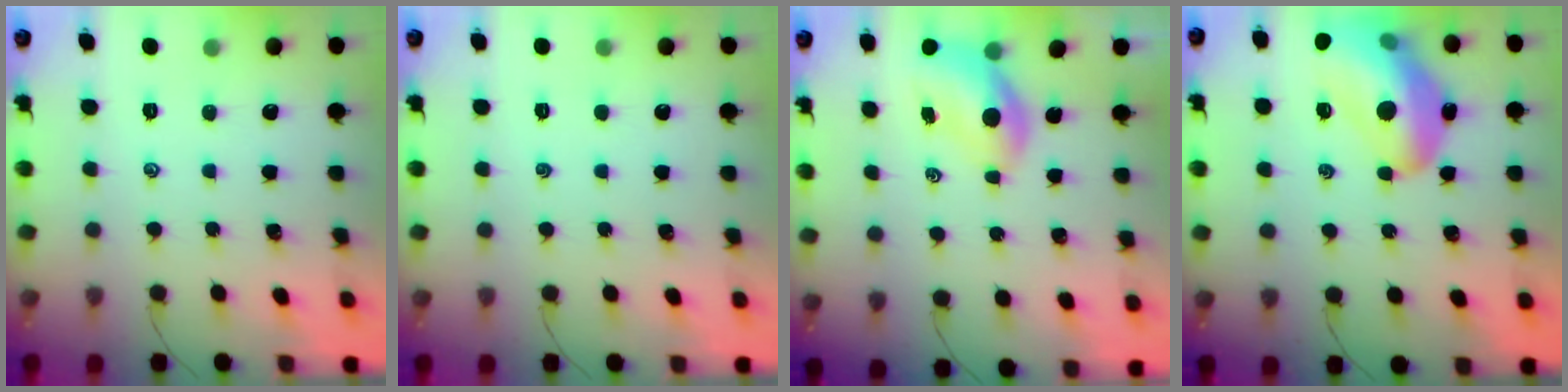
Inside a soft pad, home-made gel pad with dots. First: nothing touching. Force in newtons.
{"total": 0.0}
{"total": 6.7, "press": 6.6, "slide": 0.9}
{"total": 18.8, "press": 18.3, "slide": 4.1}